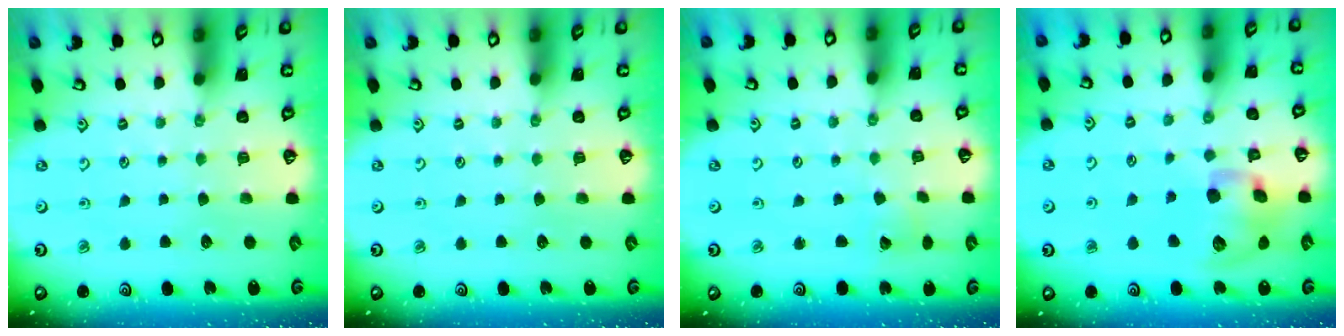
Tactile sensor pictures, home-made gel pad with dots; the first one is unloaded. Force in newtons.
{"total": 0.0}
{"total": 2.9, "press": 2.9, "slide": 0.2}
{"total": 14.6, "press": 14.4, "slide": 2.3}